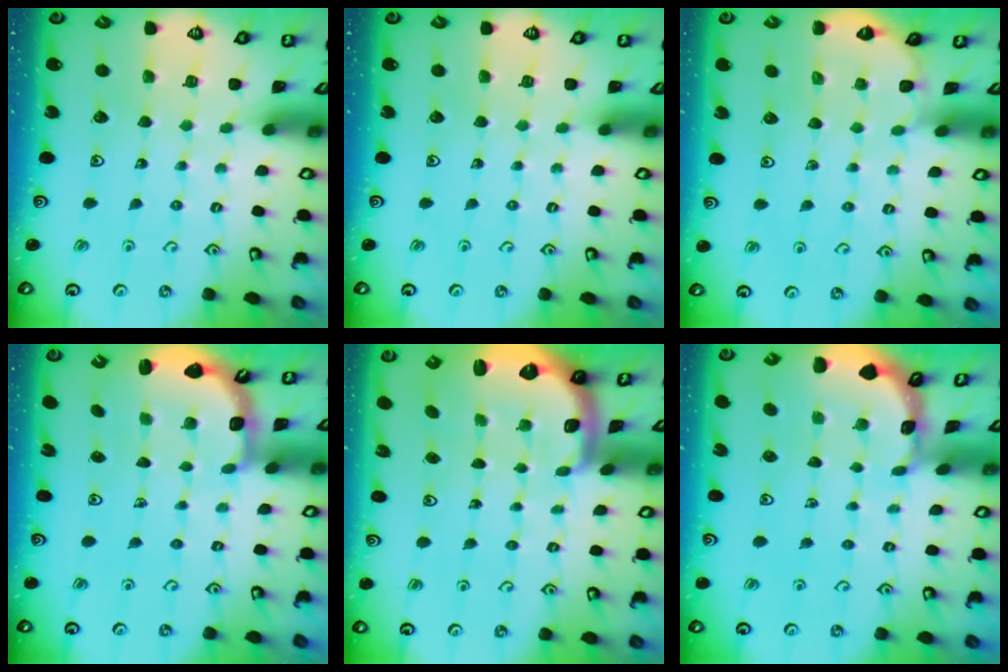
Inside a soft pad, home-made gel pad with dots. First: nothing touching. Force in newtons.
{"total": 0.0}
{"total": 3.2, "press": 3.2, "slide": 0.2}
{"total": 3.2, "press": 2.5, "slide": 2.0}
{"total": 2.1, "press": 1.9, "slide": 0.9}
{"total": 1.4, "press": 1.4, "slide": 0.1}